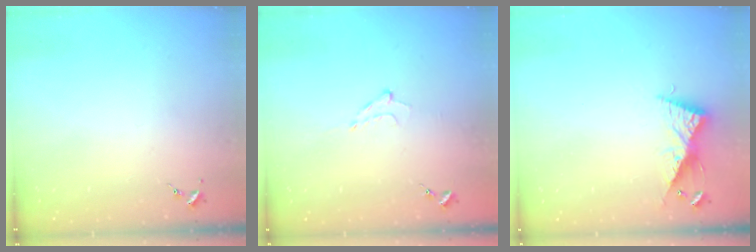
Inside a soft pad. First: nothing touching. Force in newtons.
{"total": 4.8, "press": 4.8, "slide": 0.8}
{"total": 9.1, "press": 9.1, "slide": 0.4}